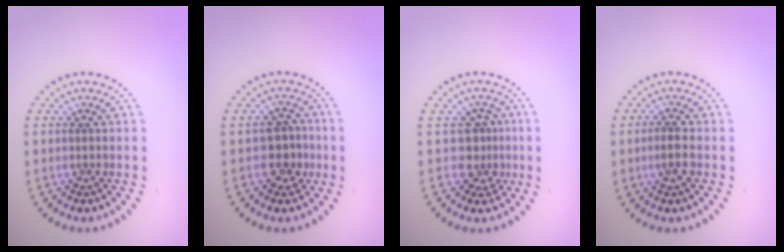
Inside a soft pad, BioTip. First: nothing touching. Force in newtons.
{"total": 2.7, "press": 2.5, "slide": 0.9}
{"total": 2.6, "press": 1.9, "slide": 1.8}
{"total": 1.9, "press": 1.8, "slide": 0.5}